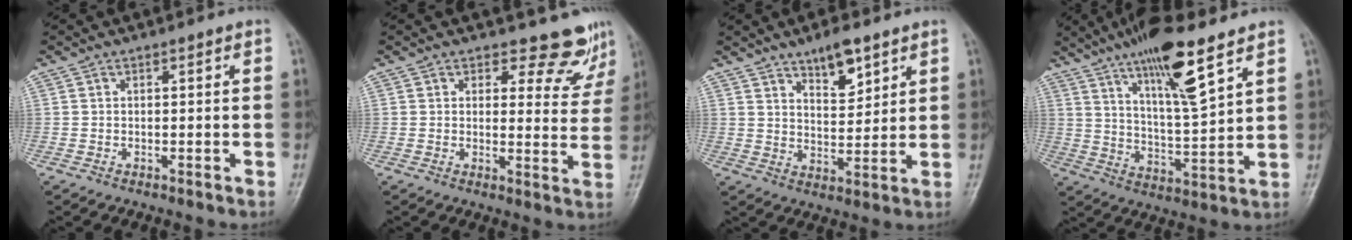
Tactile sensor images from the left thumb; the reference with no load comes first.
{"total": 7.5, "force": [6.7, 3.1, 0.8], "torque": [0.026, -0.058, 0.066]}
{"total": 7.4, "force": [4.9, 2.9, 4.7], "torque": [-0.056, -0.035, 0.082]}
{"total": 14.7, "force": [9.0, 2.9, 11.3], "torque": [-0.186, -0.047, 0.161]}